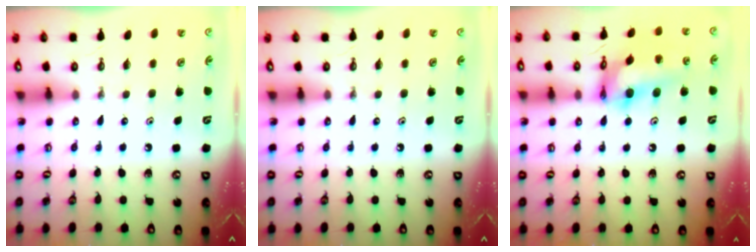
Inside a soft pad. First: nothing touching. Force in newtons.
{"total": 0.0}
{"total": 18.0, "press": 17.2, "slide": 5.4}